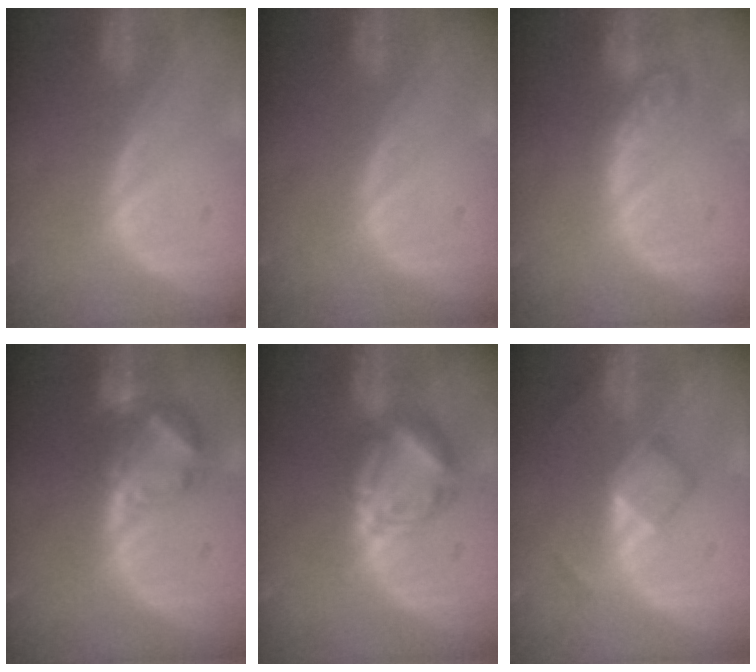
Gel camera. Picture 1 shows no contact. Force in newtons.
{"total": 0.0}
{"total": 5.7, "press": 5.0, "slide": 2.6}
{"total": 7.2, "press": 6.3, "slide": 3.4}
{"total": 6.2, "press": 6.2, "slide": 0.4}
{"total": 4.8, "press": 4.5, "slide": 1.4}